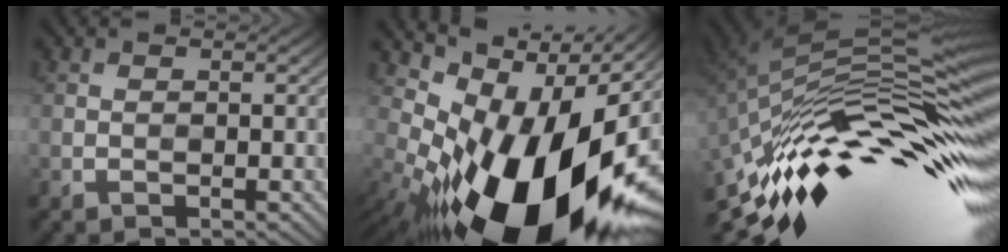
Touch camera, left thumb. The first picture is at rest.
{"total": 20.1, "force": [-3.4, 10.6, 16.8], "torque": [-0.288, -0.012, -0.067]}
{"total": 18.1, "force": [-5.5, 4.8, 16.6], "torque": [-0.307, 0.018, -0.127]}